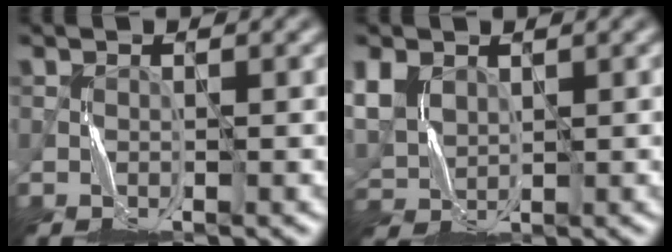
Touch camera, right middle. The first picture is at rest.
{"total": 4.5, "force": [1.8, 3.2, 2.5], "torque": [-0.073, 0.003, 0.039]}